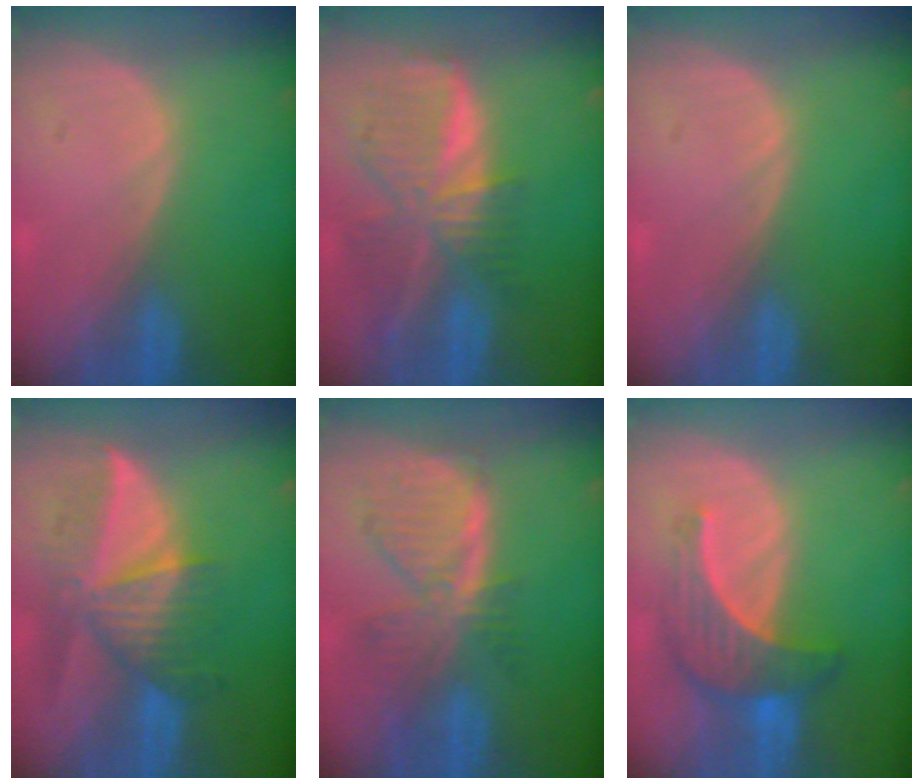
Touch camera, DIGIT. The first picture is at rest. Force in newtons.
{"total": 9.3, "press": 8.2, "slide": 4.5}
{"total": 0.0}
{"total": 8.4, "press": 7.9, "slide": 3.0}
{"total": 8.2, "press": 7.1, "slide": 4.0}
{"total": 7.1, "press": 6.8, "slide": 2.2}